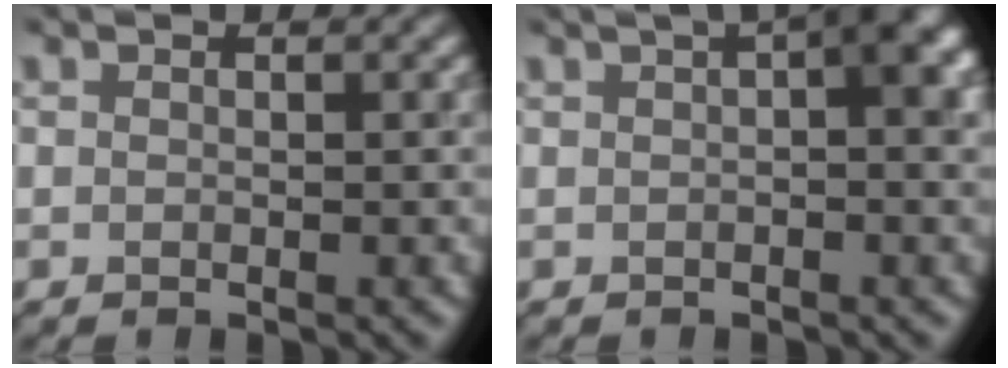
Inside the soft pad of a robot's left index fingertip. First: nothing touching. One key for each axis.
{"total": 4.8, "fx": 1.5, "fy": 1.1, "fz": 4.5, "tx": -0.047, "ty": 0.017, "tz": 0.016}